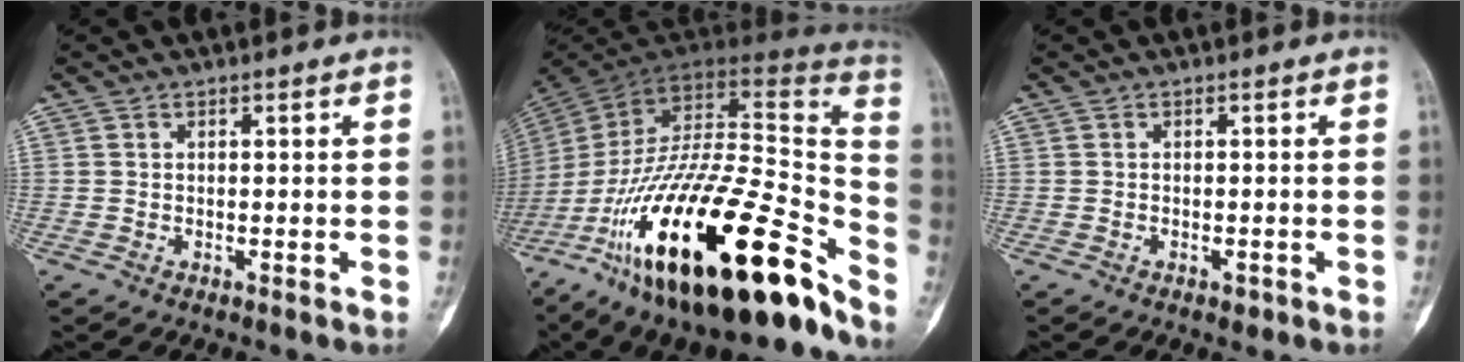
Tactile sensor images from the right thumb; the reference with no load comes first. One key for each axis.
{"total": 36.5, "fx": -21.3, "fy": 11.9, "fz": 27.2, "tx": -0.376, "ty": 0.059, "tz": -0.343}
{"total": 1.1, "fx": -0.6, "fy": 0.6, "fz": 0.7, "tx": -0.009, "ty": 0.002, "tz": -0.008}